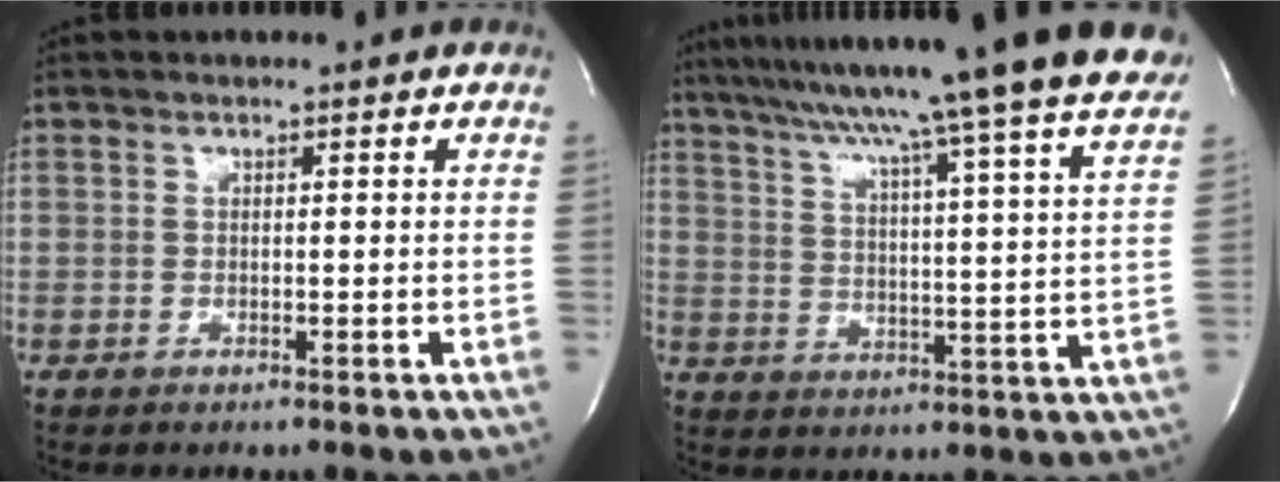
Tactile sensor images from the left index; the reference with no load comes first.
{"total": 27.9, "force": [23.9, -1.2, 14.2], "torque": [-0.237, -0.030, 0.315]}